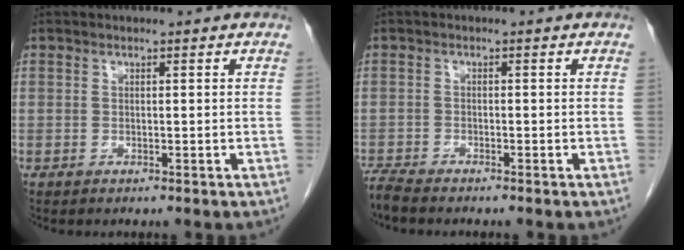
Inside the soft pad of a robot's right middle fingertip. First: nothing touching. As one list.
[{"total": 2.5, "force": [-2.4, -0.2, 0.7], "torque": [-0.021, -0.013, -0.048]}]